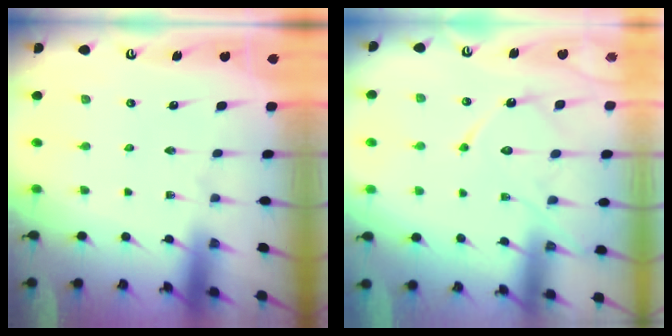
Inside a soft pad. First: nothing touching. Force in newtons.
{"total": 13.0, "press": 13.0, "slide": 1.2}